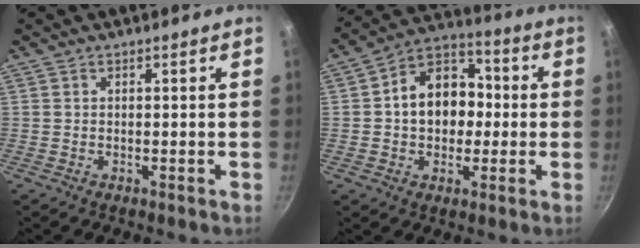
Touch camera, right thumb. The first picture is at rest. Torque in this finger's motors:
{"motor_torque": [-0.40, 0.73, 0.09, 0.13, 0.10]}